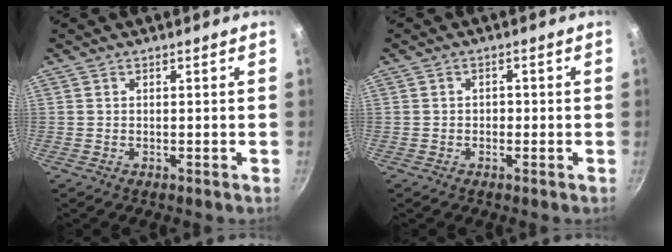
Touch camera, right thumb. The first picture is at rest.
{"total": 1.4, "force": [-0.3, 1.1, 0.7], "torque": [-0.007, 0.005, -0.007]}